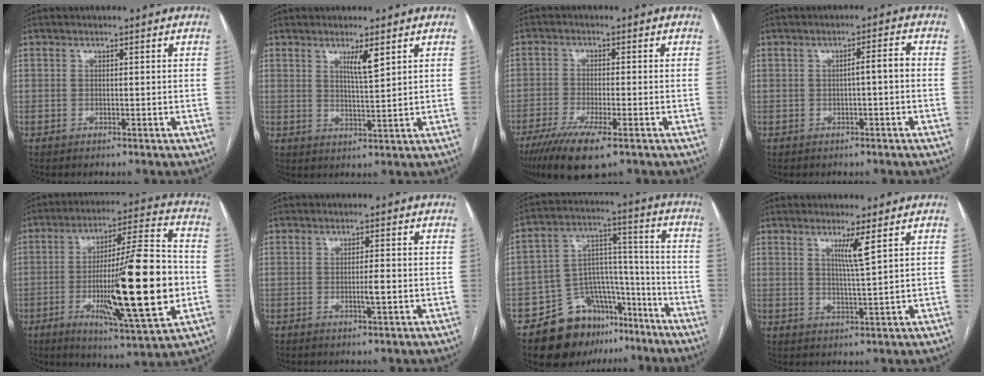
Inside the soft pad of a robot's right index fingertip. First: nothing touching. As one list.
[{"total": 3.6, "force": [2.1, 0.0, 3.0], "torque": [-0.054, -0.006, 0.039]}, {"total": 8.7, "force": [-5.5, 1.0, 6.6], "torque": [-0.117, -0.022, -0.091]}, {"total": 2.5, "force": [-0.4, 0.2, 2.5], "torque": [-0.034, 0.008, -0.006]}, {"total": 22.3, "force": [-4.1, 1.9, 21.8], "torque": [-0.352, -0.011, -0.061]}, {"total": 2.3, "force": [-0.5, 0.1, 2.2], "torque": [-0.039, -0.002, -0.008]}, {"total": 15.5, "force": [-10.6, 9.8, 5.7], "torque": [-0.074, 0.075, -0.163]}, {"total": 3.7, "force": [1.8, -0.9, 3.0], "torque": [-0.057, -0.012, 0.036]}]